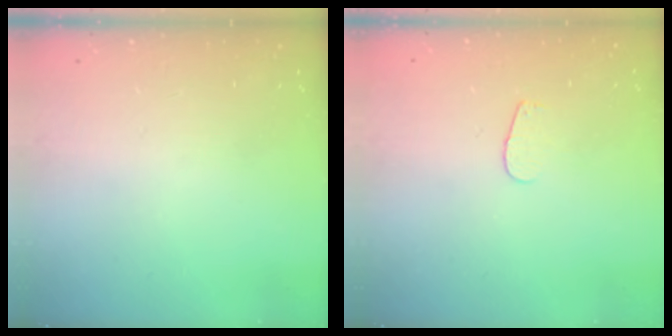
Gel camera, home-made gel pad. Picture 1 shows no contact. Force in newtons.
{"total": 2.6, "press": 2.5, "slide": 0.3}